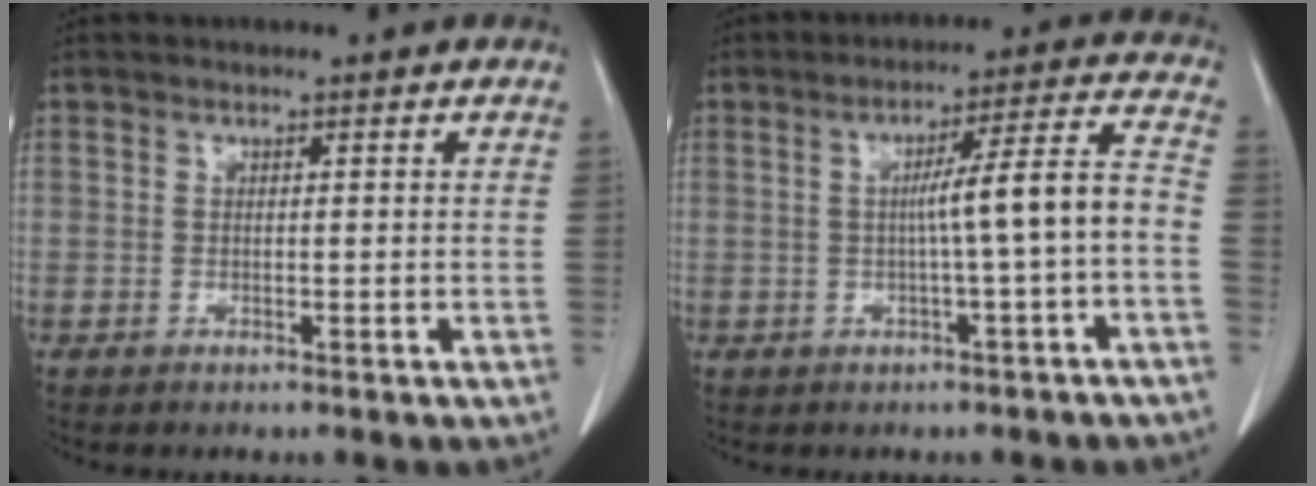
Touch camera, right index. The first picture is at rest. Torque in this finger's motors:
{"motor_torque": [1.40, -0.41, 0.64, 0.14]}